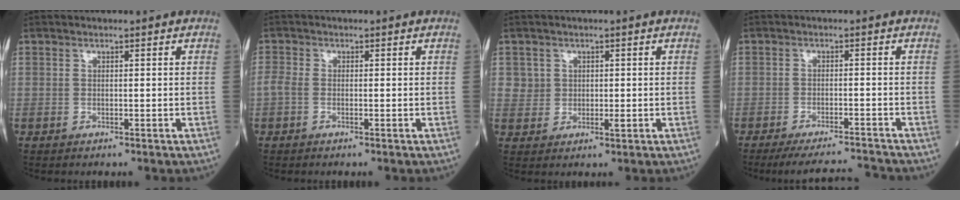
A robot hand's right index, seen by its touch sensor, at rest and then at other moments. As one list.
[{"total": 1.8, "force": [-0.4, 1.1, 1.4], "torque": [-0.038, 0.006, -0.011]}, {"total": 2.6, "force": [0.7, 2.4, 0.5], "torque": [0.000, -0.003, 0.012]}, {"total": 8.2, "force": [-8.0, -0.4, 1.8], "torque": [-0.026, 0.001, -0.125]}]